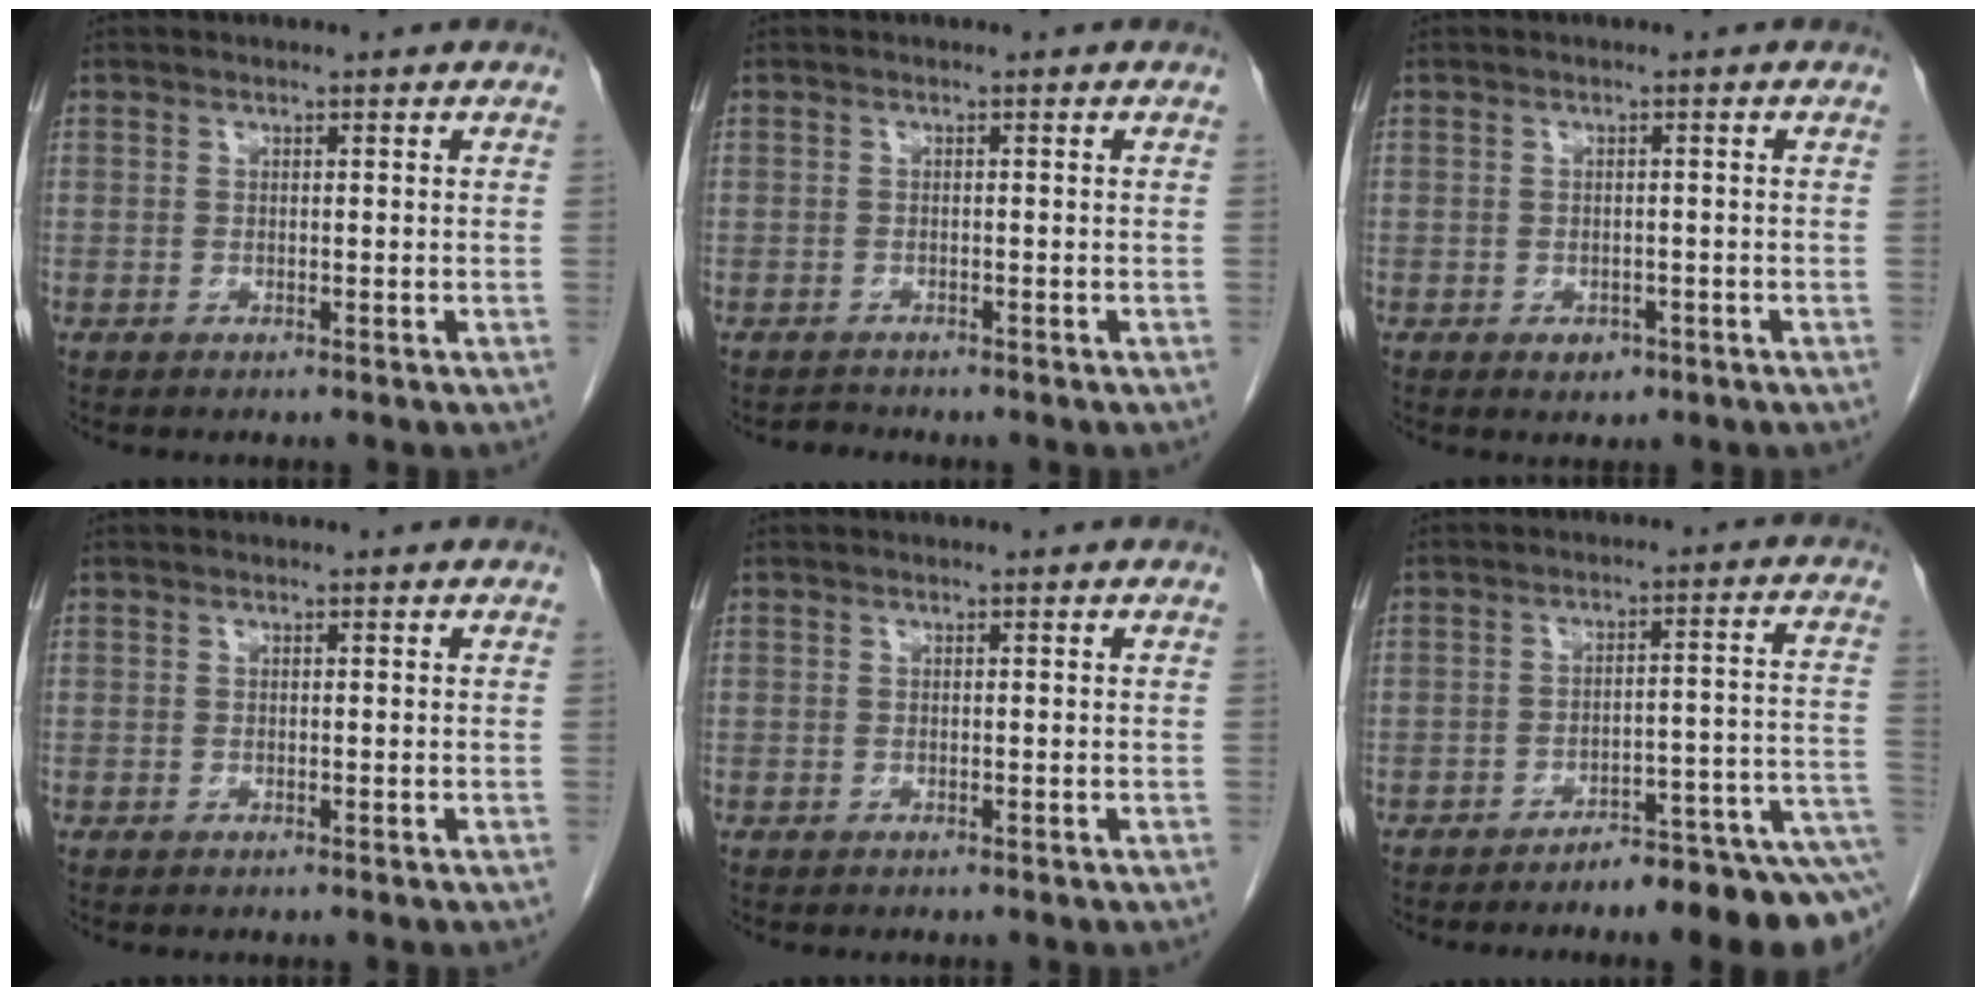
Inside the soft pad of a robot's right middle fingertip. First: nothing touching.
{"total": 1.0, "force": [-0.9, 0.1, -0.3], "torque": [0.005, -0.005, -0.014]}
{"total": 1.8, "force": [-1.0, 1.3, 0.9], "torque": [-0.011, 0.003, -0.005]}
{"total": 0.0}
{"total": 0.0}
{"total": 11.2, "force": [-9.1, 1.0, 6.4], "torque": [-0.044, 0.036, -0.123]}